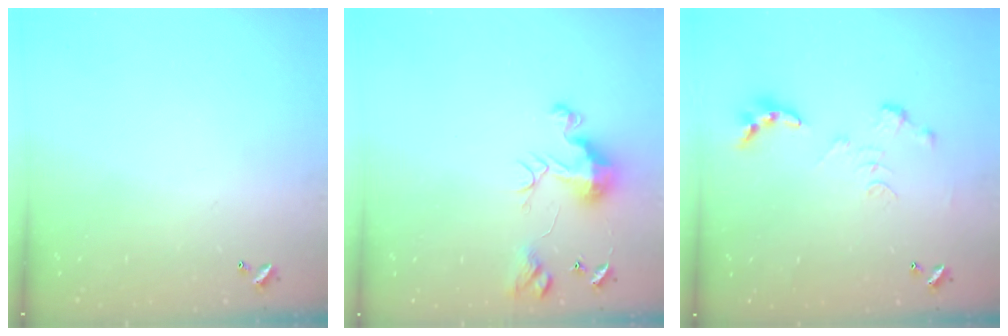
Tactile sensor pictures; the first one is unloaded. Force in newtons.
{"total": 10.0, "press": 9.9, "slide": 1.6}
{"total": 0.0}